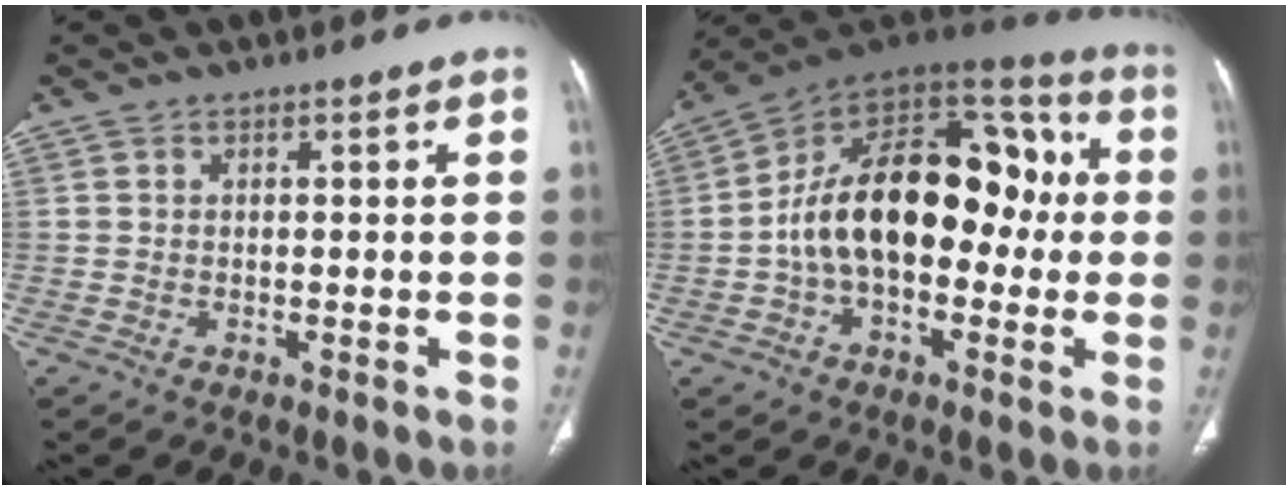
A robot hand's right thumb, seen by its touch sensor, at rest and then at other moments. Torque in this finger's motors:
{"motor_torque": [2.32, 2.69, 1.94, -0.64, 0.38]}